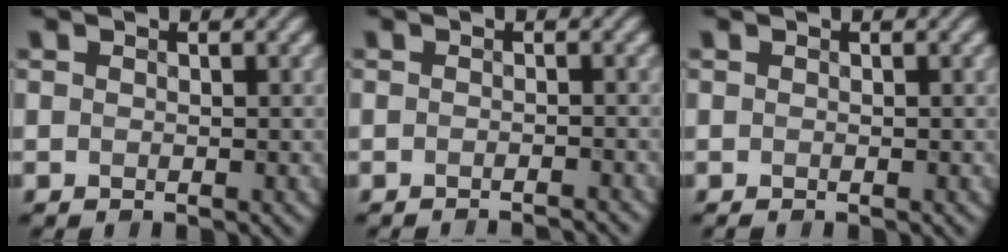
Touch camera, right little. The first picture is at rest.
{"total": 1.9, "force": [-1.9, 0.0, 0.4], "torque": [0.001, 0.001, -0.025]}
{"total": 0.0}